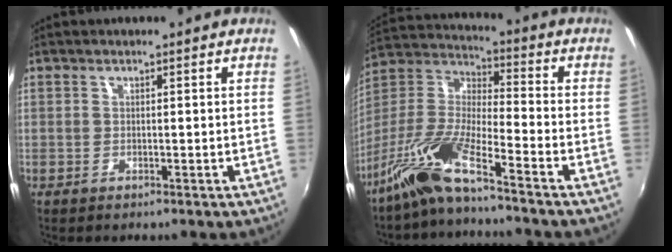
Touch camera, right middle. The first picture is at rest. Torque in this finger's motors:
{"motor_torque": [1.10, -1.04, 0.67, 0.21]}